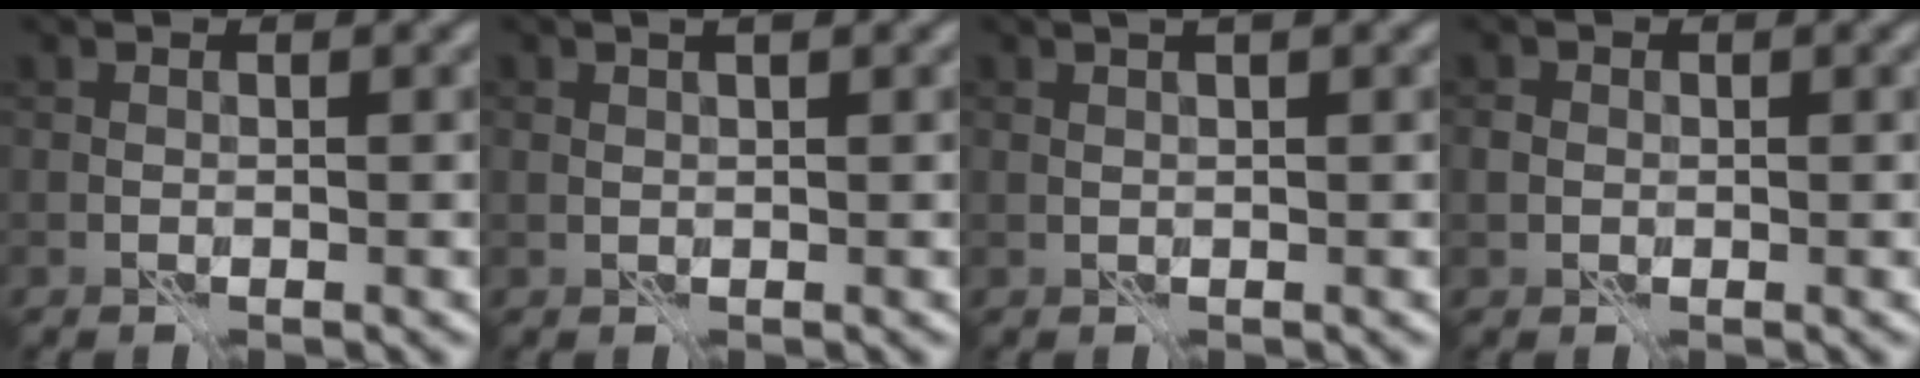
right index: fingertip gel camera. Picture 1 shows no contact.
{"total": 1.1, "force": [0.6, 0.2, 0.9], "torque": [-0.018, 0.002, 0.013]}
{"total": 1.7, "force": [1.0, 0.2, 1.4], "torque": [-0.024, 0.001, 0.019]}
{"total": 1.5, "force": [-0.1, 1.3, 0.6], "torque": [-0.014, -0.002, -0.002]}